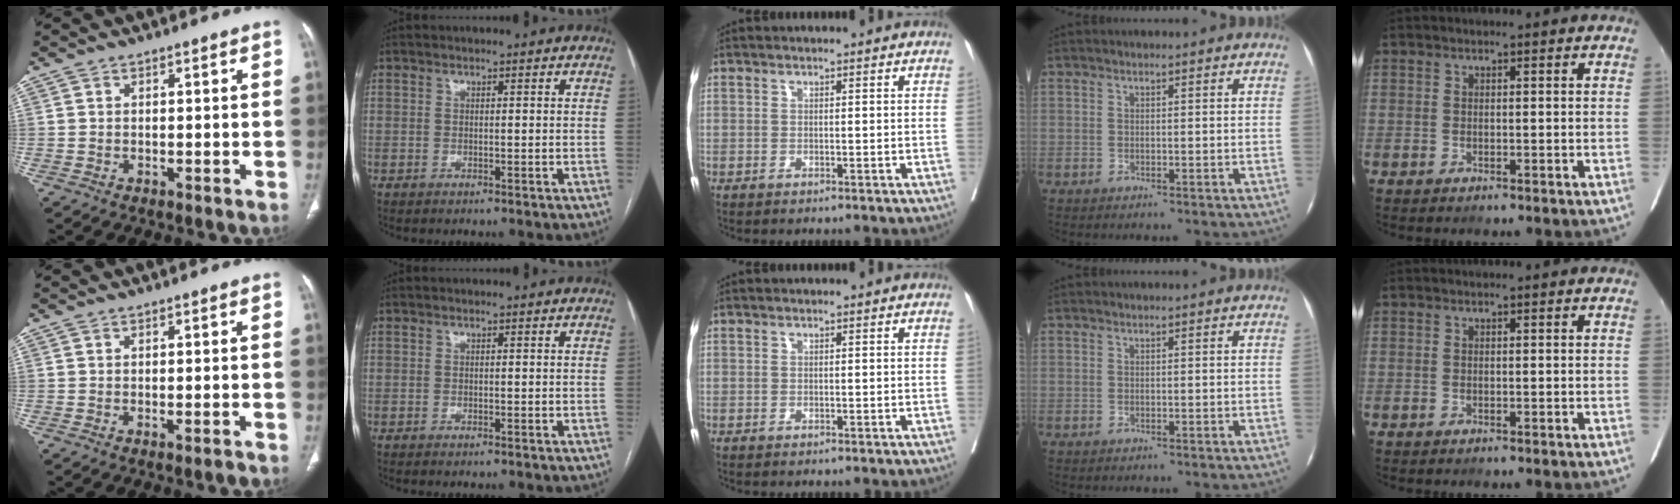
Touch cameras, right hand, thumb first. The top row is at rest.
{"thumb": {"total": 1.3, "force": [-0.9, 0.2, 1.0], "torque": [-0.019, 0.001, -0.009]}, "index": {"total": 0.6, "force": [-0.4, 0.1, 0.4], "torque": [-0.010, -0.002, -0.004]}}